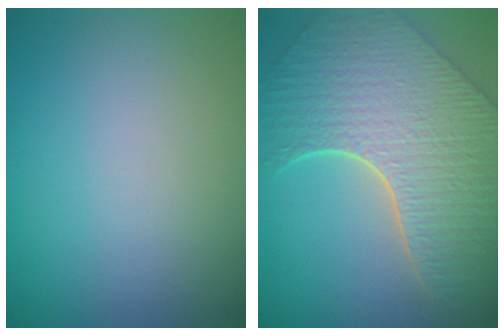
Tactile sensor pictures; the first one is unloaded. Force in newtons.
{"total": 8.5, "press": 6.1, "slide": 5.8}